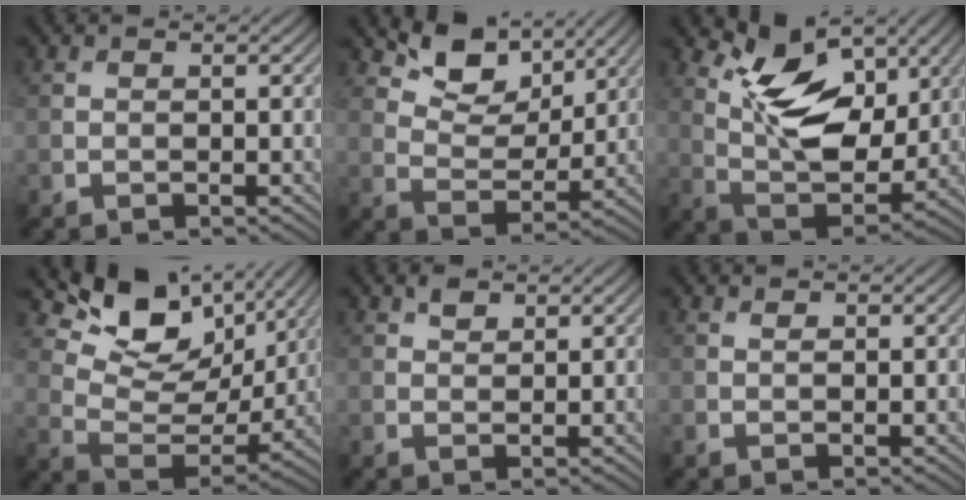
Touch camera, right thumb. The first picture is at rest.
{"total": 7.8, "force": [5.0, 4.2, 4.2], "torque": [-0.080, -0.014, 0.089]}
{"total": 11.1, "force": [4.7, 5.9, 8.2], "torque": [-0.162, -0.009, 0.087]}
{"total": 12.2, "force": [7.0, 6.7, 7.5], "torque": [-0.153, -0.008, 0.124]}
{"total": 1.4, "force": [0.9, 0.8, 0.6], "torque": [-0.013, -0.002, 0.018]}
{"total": 0.6, "force": [0.4, 0.3, 0.4], "torque": [-0.009, -0.002, 0.008]}